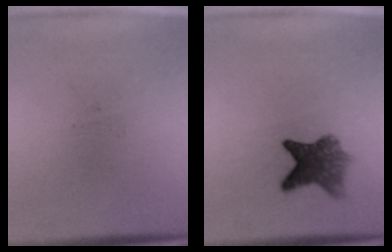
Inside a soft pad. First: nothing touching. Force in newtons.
{"total": 6.2}